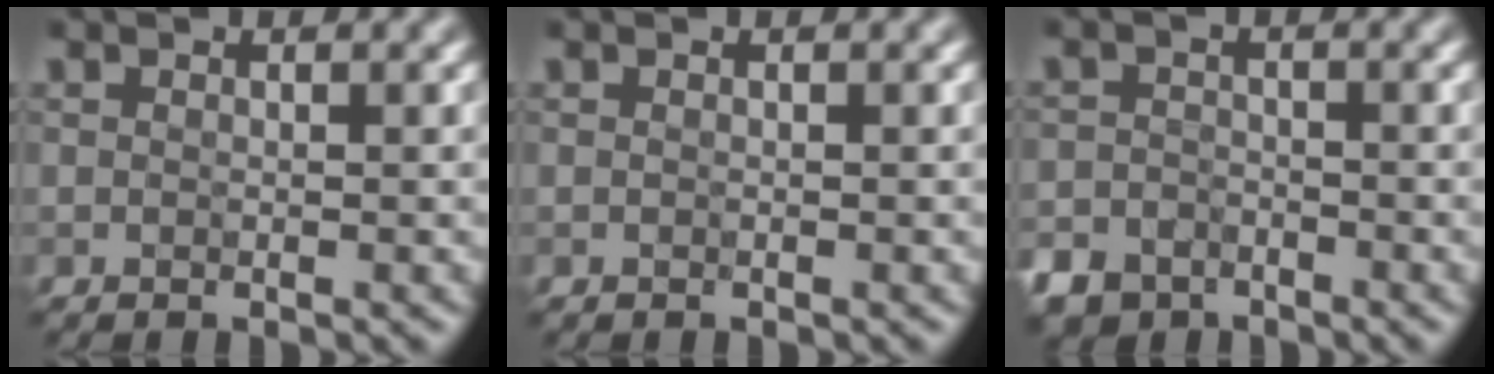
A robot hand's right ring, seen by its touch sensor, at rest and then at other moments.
{"total": 0.0}
{"total": 4.8, "force": [-3.6, 3.0, 0.8], "torque": [-0.002, -0.011, -0.058]}